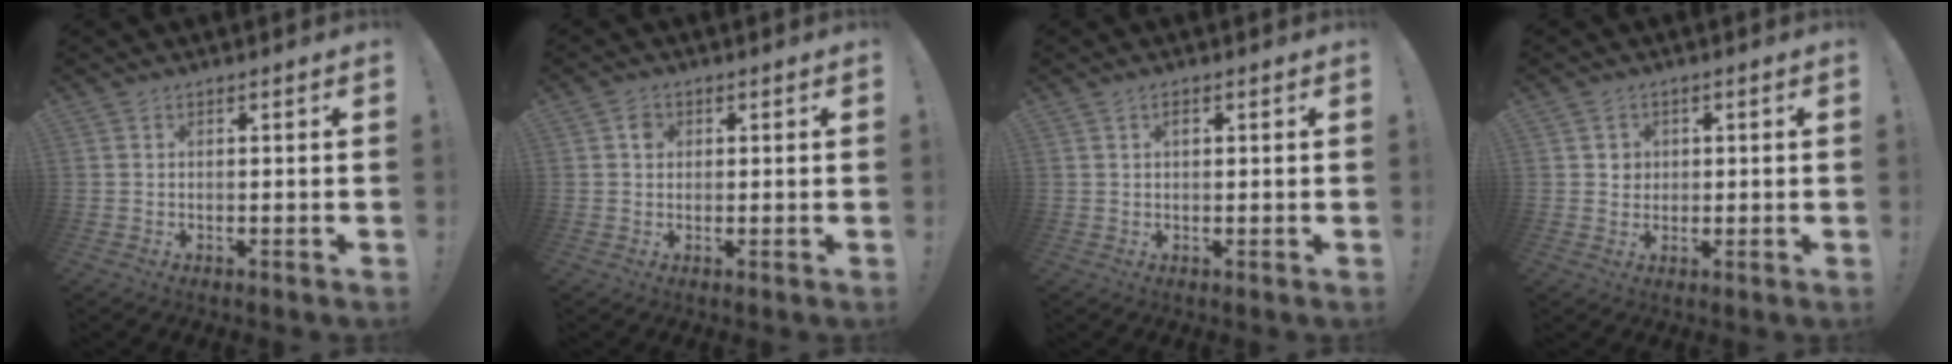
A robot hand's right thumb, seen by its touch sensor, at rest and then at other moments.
{"total": 2.3, "force": [0.3, 2.0, 1.1], "torque": [-0.009, 0.000, 0.003]}
{"total": 1.5, "force": [0.6, 1.1, 0.8], "torque": [-0.010, 0.001, 0.009]}
{"total": 3.0, "force": [0.5, 2.9, 0.4], "torque": [0.001, -0.004, 0.008]}